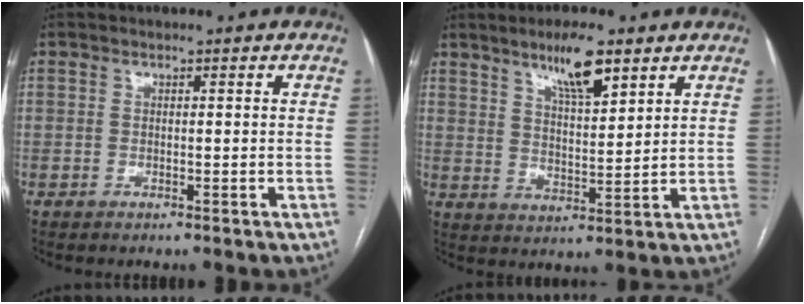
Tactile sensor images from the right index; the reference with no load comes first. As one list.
[{"total": 7.9, "force": [5.5, 1.5, 5.5], "torque": [-0.098, -0.003, 0.097]}]